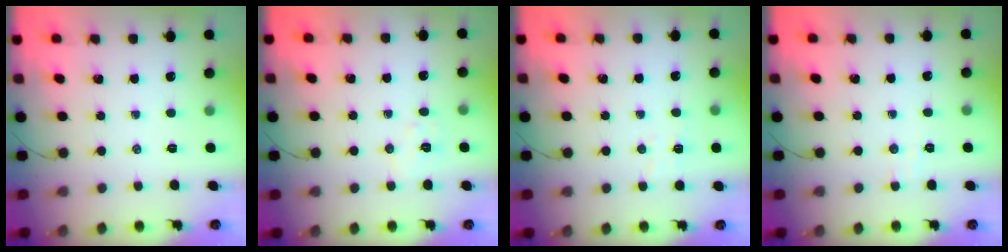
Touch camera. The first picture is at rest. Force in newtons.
{"total": 4.8, "press": 4.8, "slide": 0.9}
{"total": 3.8, "press": 3.7, "slide": 0.5}
{"total": 2.4, "press": 2.3, "slide": 0.6}